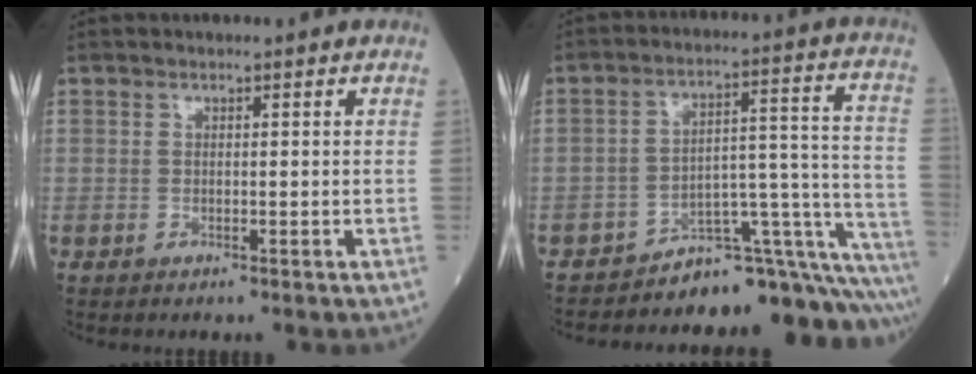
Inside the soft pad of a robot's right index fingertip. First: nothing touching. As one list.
[{"total": 15.1, "force": [-15.0, 0.2, 2.2], "torque": [0.016, 0.077, -0.205]}]